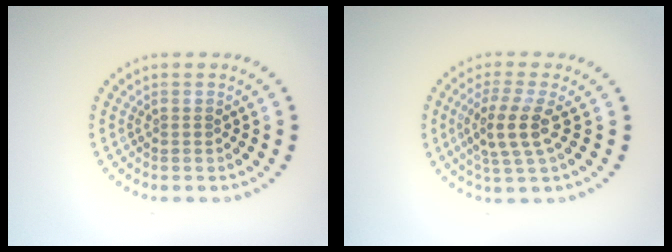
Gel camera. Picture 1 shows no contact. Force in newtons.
{"total": 3.5, "press": 3.1, "slide": 1.6}